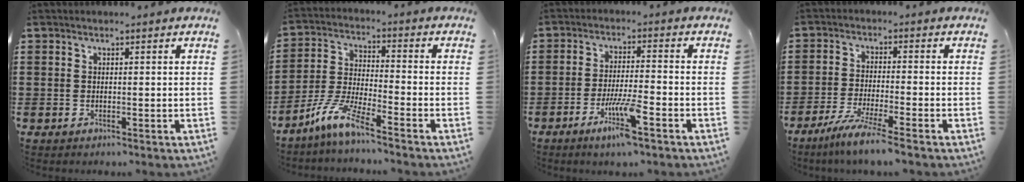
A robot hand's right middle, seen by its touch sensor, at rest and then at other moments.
{"total": 7.4, "force": [-5.8, 0.5, 4.6], "torque": [-0.108, -0.011, -0.114]}
{"total": 6.5, "force": [-3.7, 0.6, 5.3], "torque": [-0.102, -0.007, -0.067]}
{"total": 5.6, "force": [-4.6, -0.5, 3.1], "torque": [-0.069, -0.021, -0.087]}